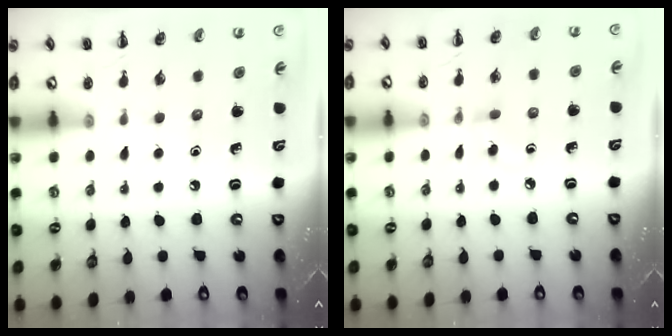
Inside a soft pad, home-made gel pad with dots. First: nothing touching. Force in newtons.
{"total": 3.0, "press": 2.7, "slide": 1.3}